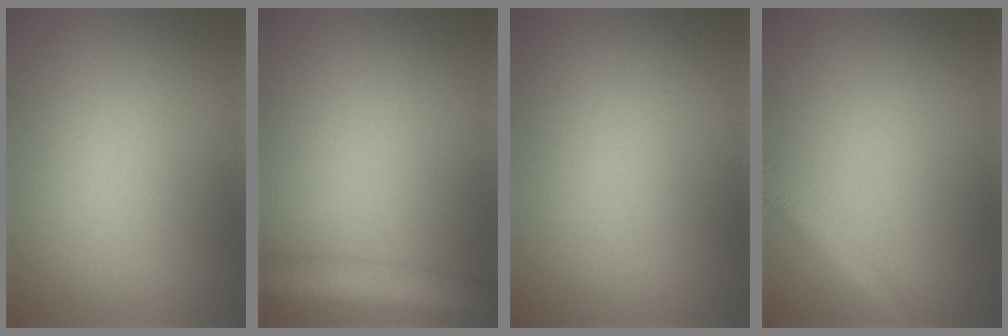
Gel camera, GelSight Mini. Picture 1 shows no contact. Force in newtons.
{"total": 5.1, "press": 5.1, "slide": 0.2}
{"total": 0.0}
{"total": 2.7, "press": 2.7, "slide": 0.1}